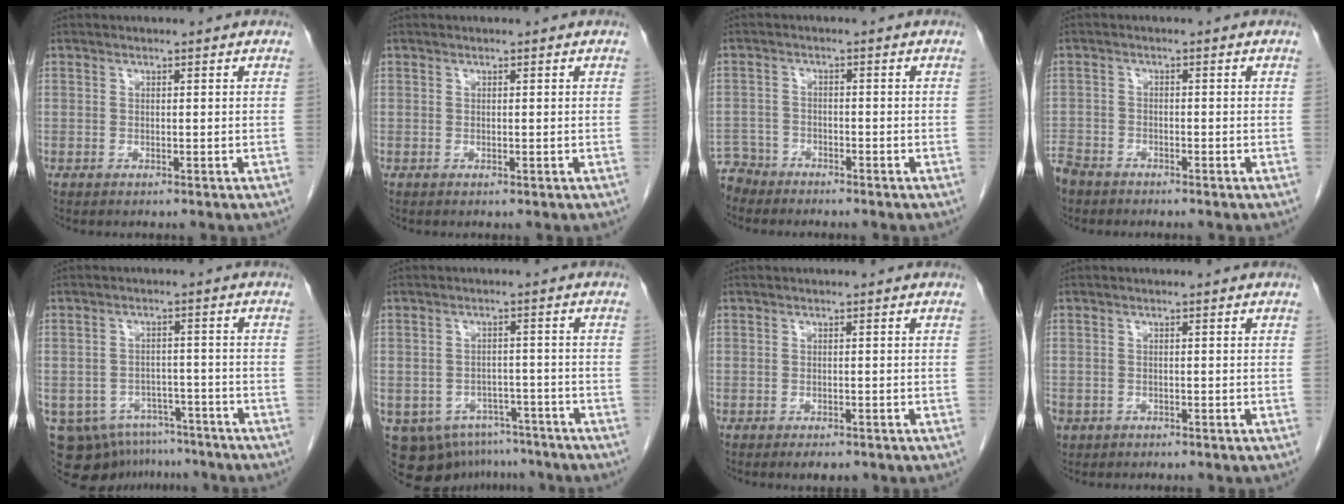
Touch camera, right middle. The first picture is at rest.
{"total": 0.0}
{"total": 4.8, "force": [-4.5, 1.6, -0.8], "torque": [0.014, -0.007, -0.089]}
{"total": 5.0, "force": [-4.2, 2.3, 1.2], "torque": [-0.027, -0.006, -0.083]}
{"total": 11.1, "force": [-9.0, 6.1, 2.5], "torque": [-0.040, 0.010, -0.117]}
{"total": 11.4, "force": [-8.6, 6.9, 2.9], "torque": [-0.051, 0.011, -0.107]}
{"total": 2.3, "force": [-1.6, 1.0, 1.2], "torque": [-0.014, -0.002, -0.015]}
{"total": 2.9, "force": [-1.8, 2.2, 0.8], "torque": [-0.021, -0.002, -0.032]}